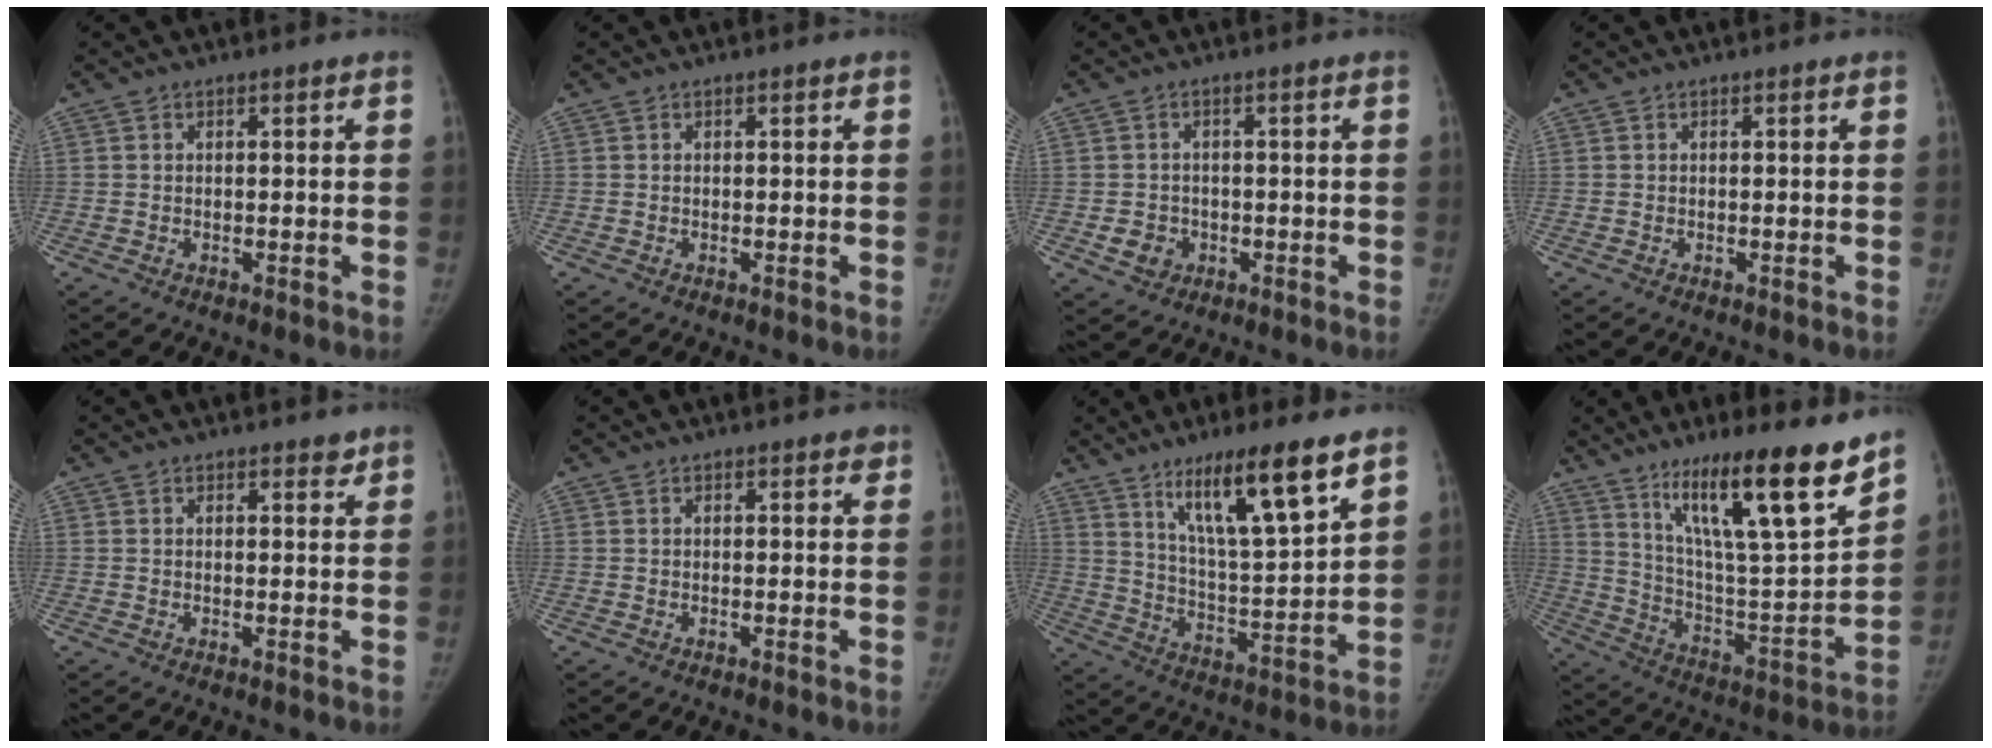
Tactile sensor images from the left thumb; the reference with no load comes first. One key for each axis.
{"total": 0.0}
{"total": 3.9, "fx": -1.2, "fy": 3.4, "fz": 1.4, "tx": -0.012, "ty": 0.006, "tz": -0.014}
{"total": 0.0}
{"total": 1.6, "fx": 1.2, "fy": 0.8, "fz": 0.6, "tx": 0.003, "ty": -0.008, "tz": 0.013}
{"total": 1.0, "fx": 0.7, "fy": 0.5, "fz": 0.6, "tx": -0.001, "ty": -0.001, "tz": 0.004}
{"total": 16.3, "fx": 10.1, "fy": 2.8, "fz": 12.5, "tx": -0.198, "ty": -0.057, "tz": 0.182}
{"total": 22.6, "fx": 15.1, "fy": 3.6, "fz": 16.4, "tx": -0.242, "ty": -0.081, "tz": 0.259}